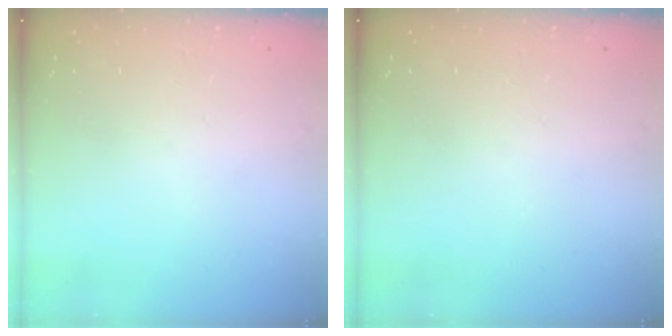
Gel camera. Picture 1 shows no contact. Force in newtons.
{"total": 0.0}